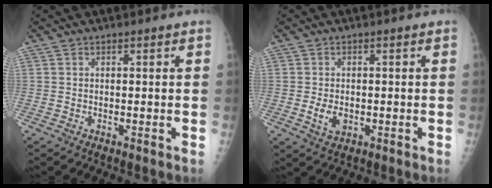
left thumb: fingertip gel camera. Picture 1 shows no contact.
{"total": 3.7, "force": [-1.0, 2.5, 2.6], "torque": [-0.044, -0.003, -0.012]}